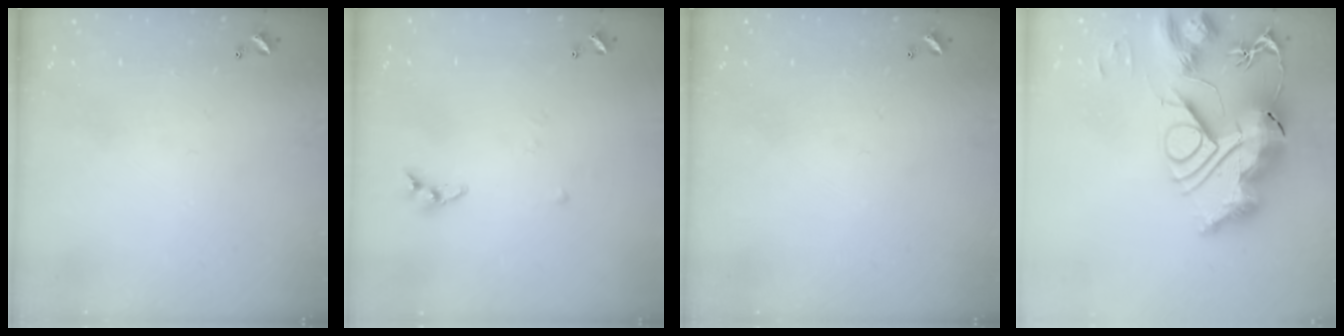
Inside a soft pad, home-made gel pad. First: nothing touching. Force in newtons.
{"total": 4.6, "press": 4.5, "slide": 0.5}
{"total": 0.0}
{"total": 0.7, "press": 0.7, "slide": 0.0}